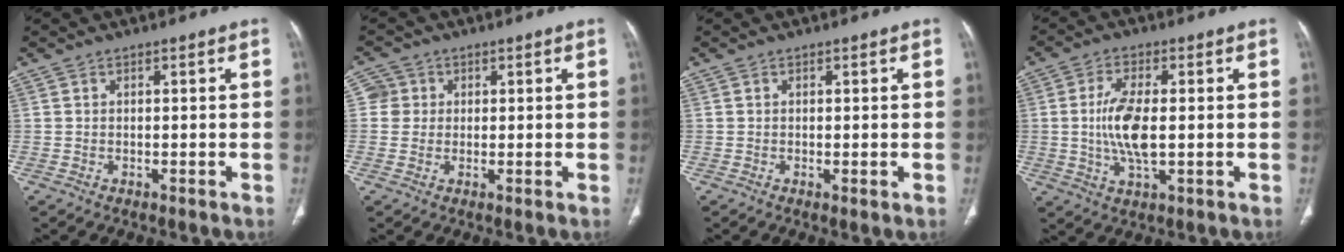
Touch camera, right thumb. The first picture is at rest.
{"total": 3.3, "force": [0.6, 3.2, 0.2], "torque": [0.019, 0.004, 0.006]}
{"total": 0.9, "force": [-0.2, 0.2, 0.8], "torque": [-0.019, -0.005, -0.004]}
{"total": 9.0, "force": [-0.2, 3.6, 8.3], "torque": [-0.177, -0.004, -0.002]}